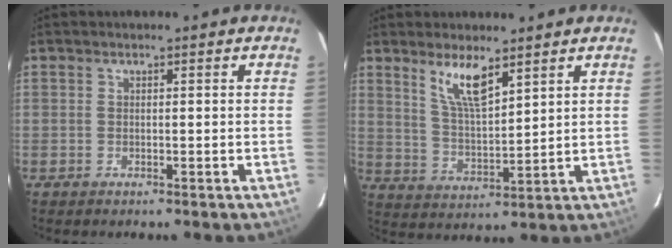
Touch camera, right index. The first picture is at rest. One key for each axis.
{"total": 7.9, "fx": 5.3, "fy": 2.0, "fz": 5.6, "tx": -0.105, "ty": -0.004, "tz": 0.110}